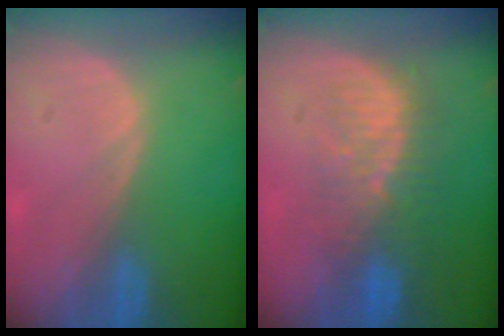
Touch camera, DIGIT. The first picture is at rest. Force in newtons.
{"total": 8.7, "press": 8.0, "slide": 3.6}